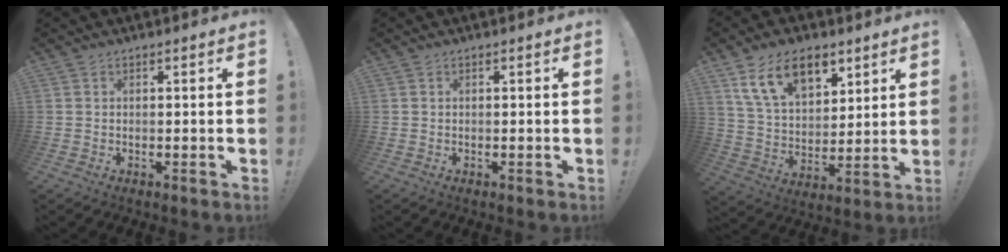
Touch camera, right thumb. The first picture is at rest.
{"total": 0.0}
{"total": 16.1, "force": [9.2, 9.3, 9.3], "torque": [-0.160, -0.036, 0.174]}